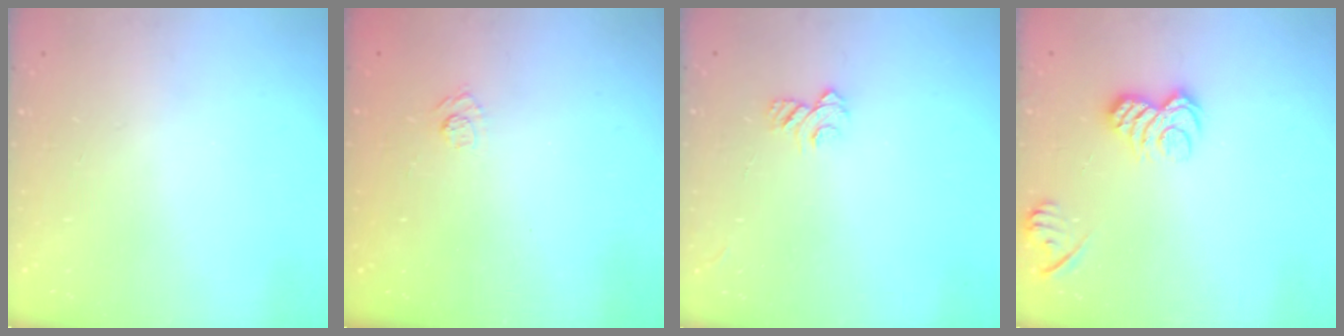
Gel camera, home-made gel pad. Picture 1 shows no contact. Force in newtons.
{"total": 3.9, "press": 3.6, "slide": 1.4}
{"total": 5.3, "press": 5.3, "slide": 0.5}
{"total": 8.7, "press": 8.7, "slide": 0.3}